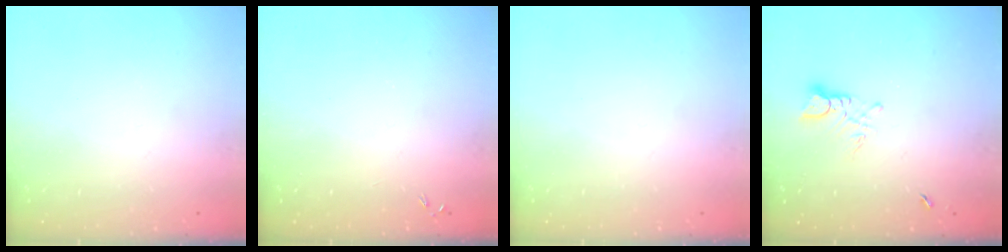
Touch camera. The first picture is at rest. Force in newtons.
{"total": 0.0}
{"total": 0.0}
{"total": 3.0, "press": 3.0, "slide": 0.2}